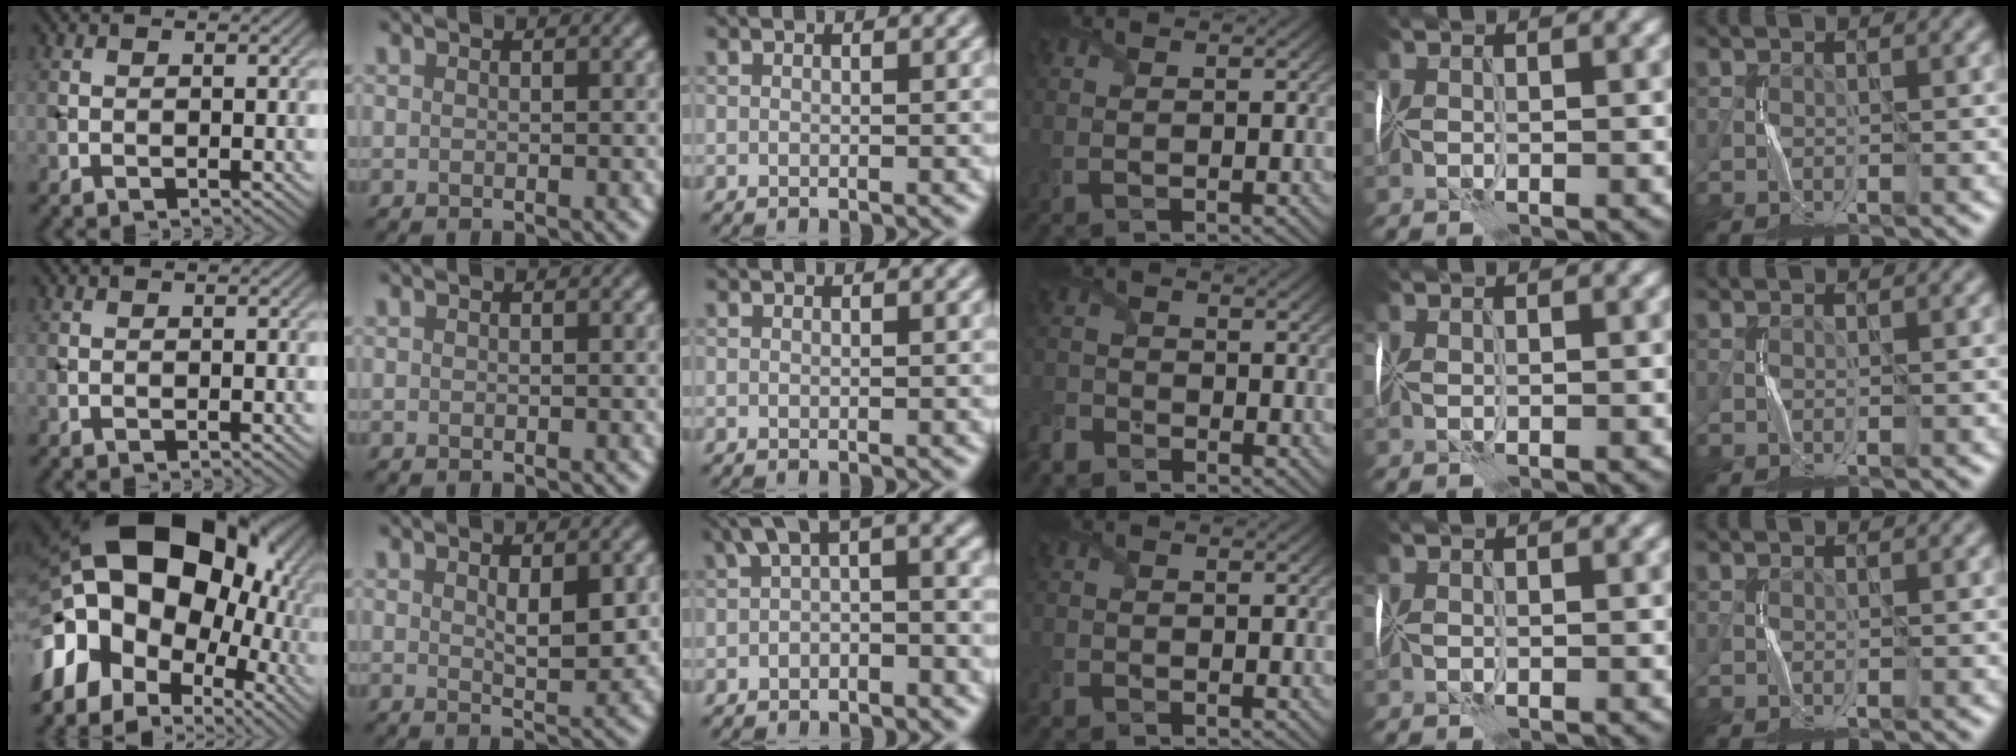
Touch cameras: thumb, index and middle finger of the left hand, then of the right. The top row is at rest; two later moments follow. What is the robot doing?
{"motion": "fold", "object": "wrapping paper"}